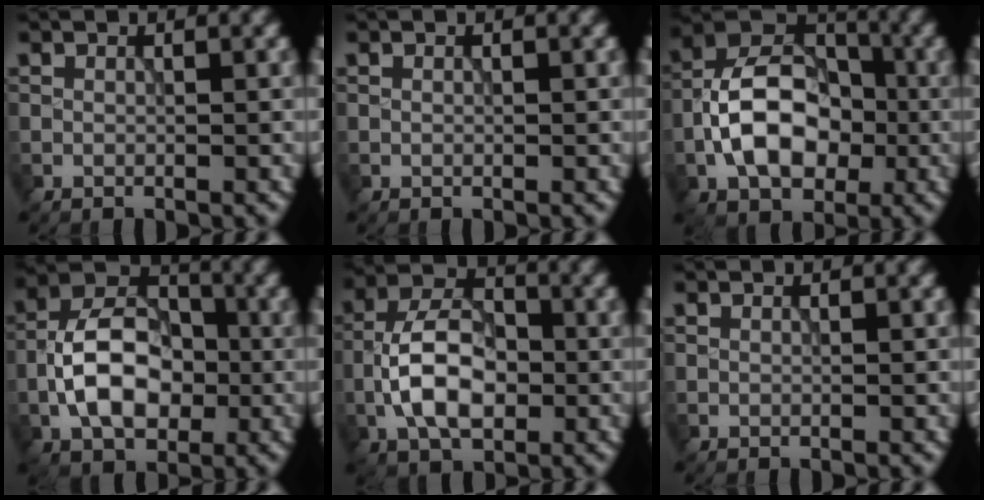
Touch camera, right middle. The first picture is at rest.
{"total": 0.0}
{"total": 9.1, "force": [-2.1, 5.9, 6.6], "torque": [-0.112, 0.023, -0.047]}
{"total": 8.1, "force": [-1.9, 5.1, 6.0], "torque": [-0.106, 0.017, -0.039]}
{"total": 7.2, "force": [-1.8, 4.1, 5.6], "torque": [-0.101, 0.013, -0.040]}
{"total": 0.0}